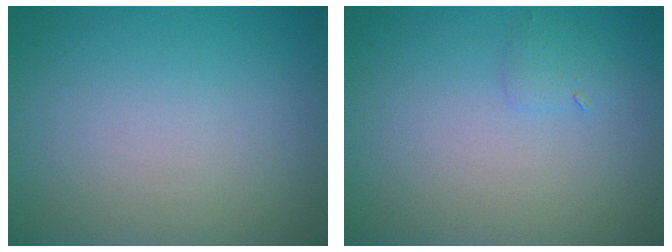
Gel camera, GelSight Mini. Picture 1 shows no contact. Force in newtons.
{"total": 1.0, "press": 1.0, "slide": 0.0}